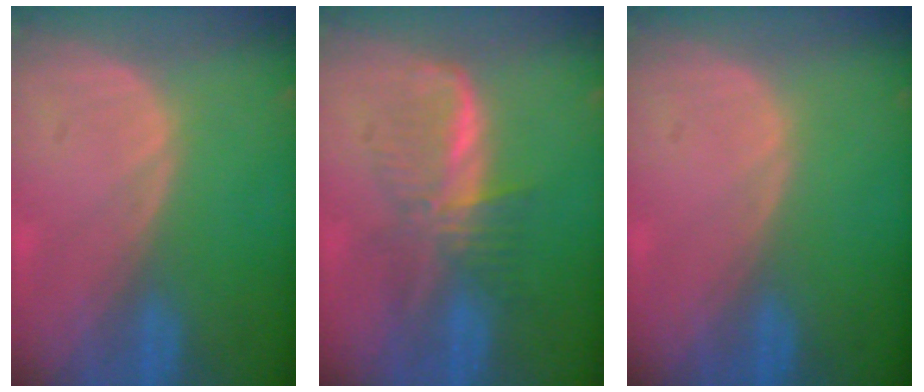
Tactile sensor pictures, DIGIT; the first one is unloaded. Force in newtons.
{"total": 6.1, "press": 6.1, "slide": 0.4}
{"total": 0.0}